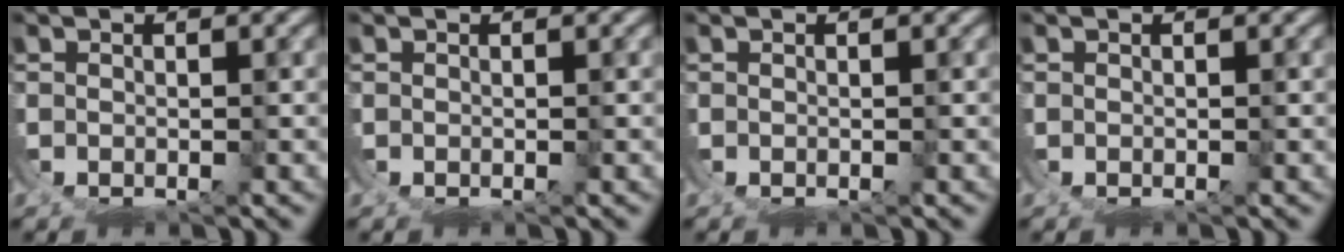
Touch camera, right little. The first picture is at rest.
{"total": 0.0}
{"total": 0.0}
{"total": 0.0}